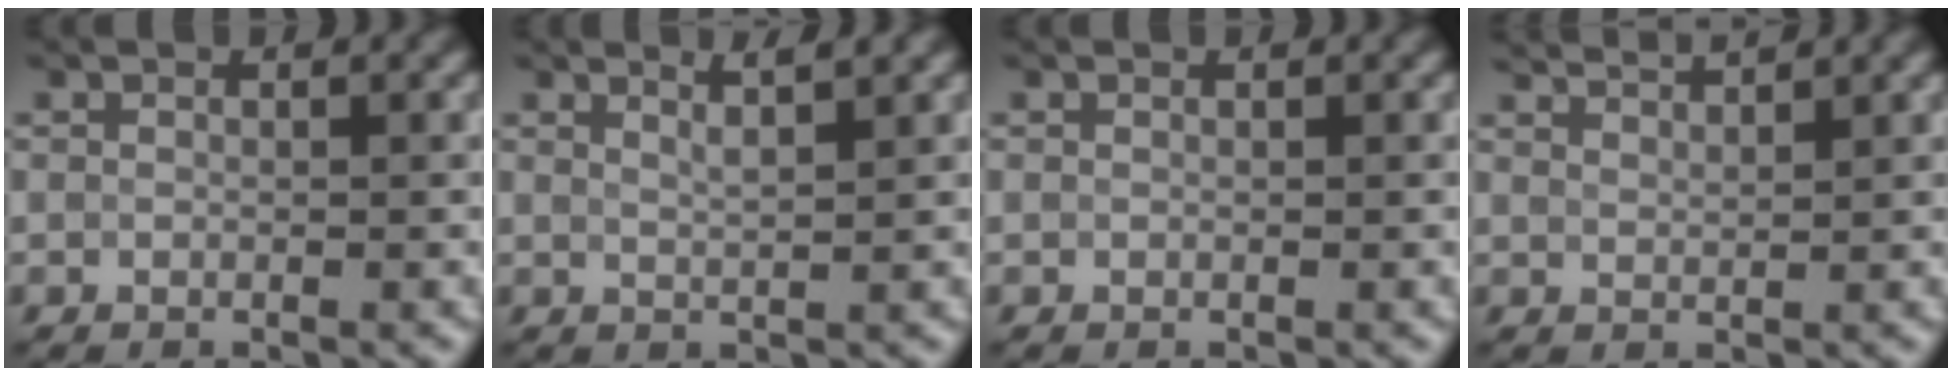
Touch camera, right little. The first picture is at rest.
{"total": 2.7, "force": [1.9, 0.7, 1.7], "torque": [-0.012, 0.015, 0.012]}
{"total": 0.0}
{"total": 3.1, "force": [2.9, 0.6, 1.1], "torque": [0.000, 0.008, 0.031]}